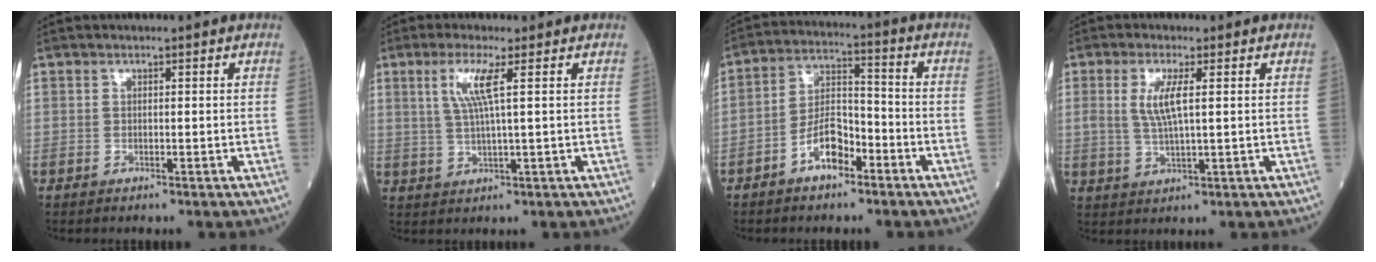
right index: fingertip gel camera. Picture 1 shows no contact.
{"total": 5.1, "force": [1.8, -0.3, 4.8], "torque": [-0.101, 0.001, 0.037]}
{"total": 7.5, "force": [-4.2, 3.2, 5.3], "torque": [-0.102, 0.019, -0.080]}
{"total": 4.9, "force": [1.1, 0.7, 4.8], "torque": [-0.106, -0.002, 0.023]}